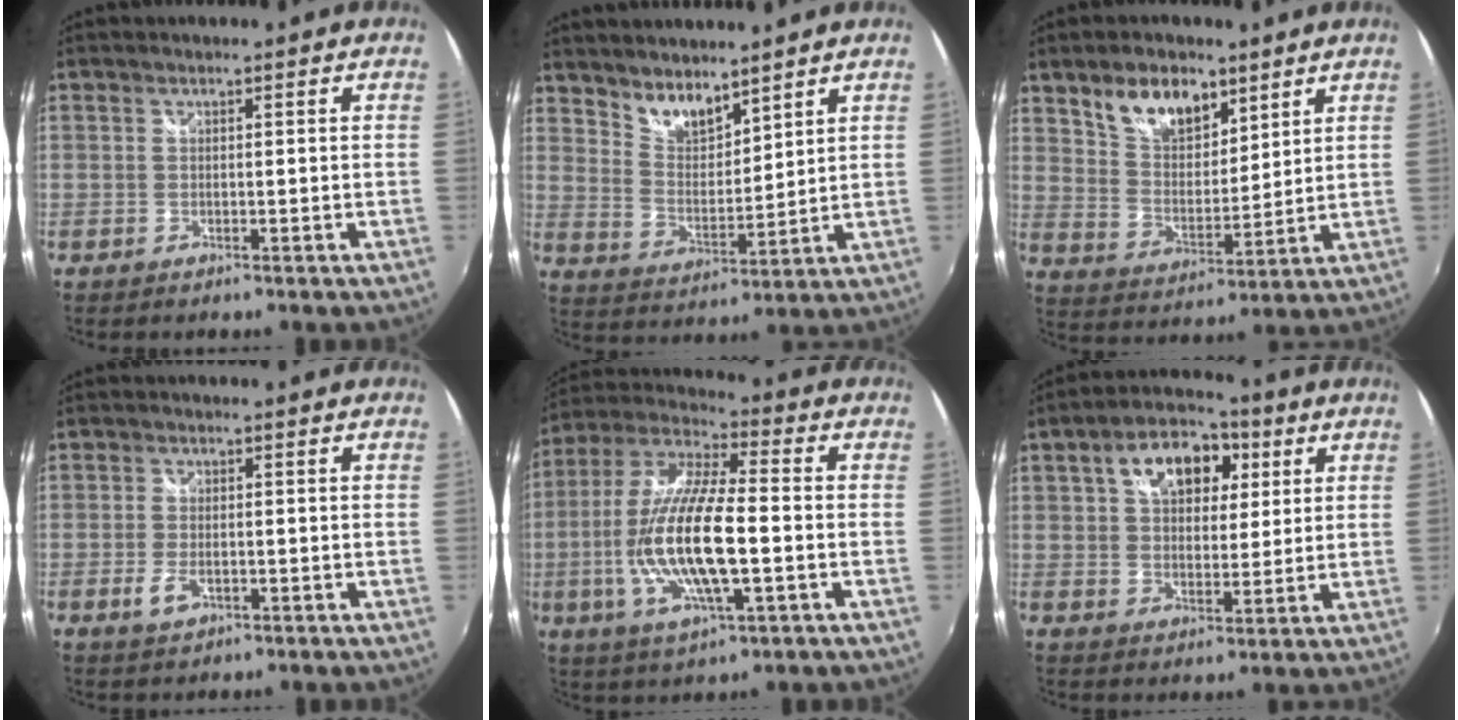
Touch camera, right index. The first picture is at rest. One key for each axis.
{"total": 7.5, "fx": 6.3, "fy": 2.8, "fz": 2.9, "tx": -0.039, "ty": -0.002, "tz": 0.121}
{"total": 11.0, "fx": 7.0, "fy": 6.0, "fz": 6.1, "tx": -0.098, "ty": 0.010, "tz": 0.133}
{"total": 3.4, "fx": -1.4, "fy": 1.8, "fz": 2.5, "tx": -0.056, "ty": -0.005, "tz": -0.025}
{"total": 18.3, "fx": -3.2, "fy": 5.0, "fz": 17.3, "tx": -0.345, "ty": -0.009, "tz": -0.062}
{"total": 12.3, "fx": 4.7, "fy": 7.7, "fz": 8.4, "tx": -0.148, "ty": 0.037, "tz": 0.074}